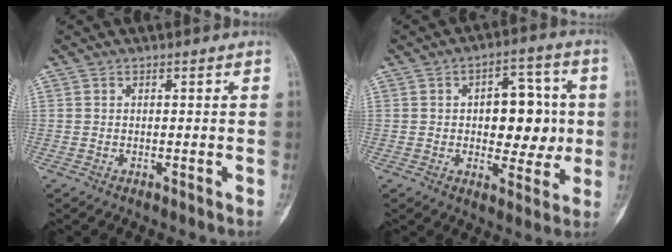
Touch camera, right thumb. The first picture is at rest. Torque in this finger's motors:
{"motor_torque": [1.53, 1.45, 0.51, -0.50, 0.09]}